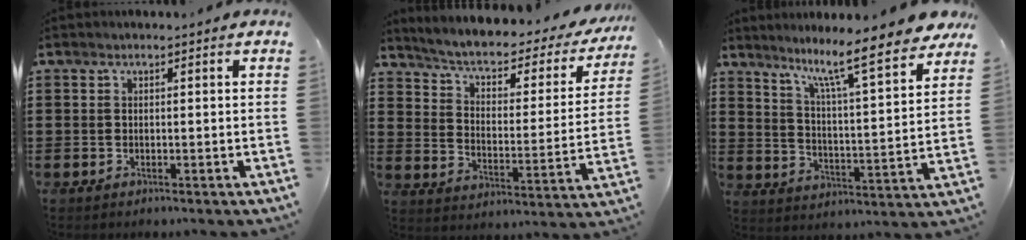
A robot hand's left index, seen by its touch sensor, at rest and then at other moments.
{"total": 4.2, "force": [2.7, 1.5, 2.9], "torque": [-0.070, -0.021, 0.035]}
{"total": 9.9, "force": [8.4, 0.1, 5.4], "torque": [-0.114, -0.067, 0.128]}